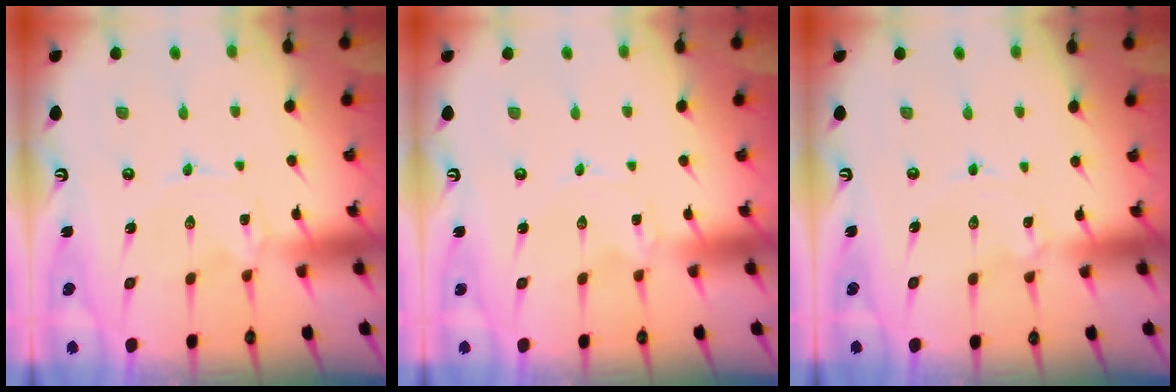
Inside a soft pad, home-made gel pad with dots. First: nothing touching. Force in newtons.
{"total": 0.0}
{"total": 0.8, "press": 0.8, "slide": 0.1}